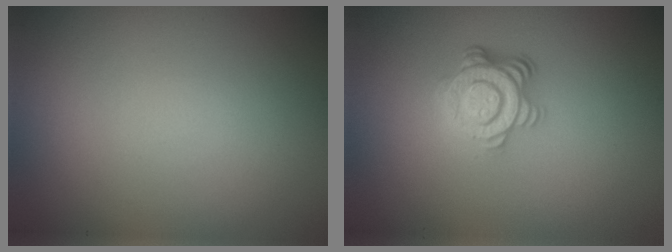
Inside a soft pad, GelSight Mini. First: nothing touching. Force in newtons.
{"total": 4.6, "press": 3.3, "slide": 3.1}